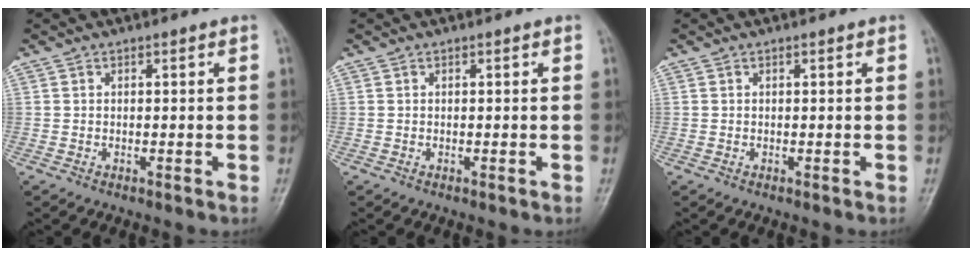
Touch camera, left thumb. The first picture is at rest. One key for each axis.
{"total": 0.0}
{"total": 0.0}